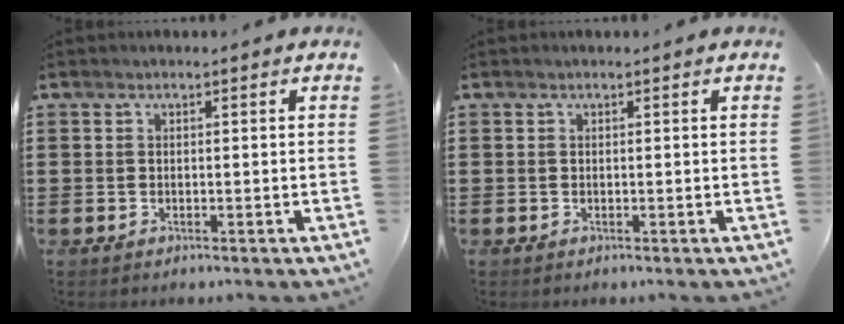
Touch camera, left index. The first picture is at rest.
{"total": 0.0}